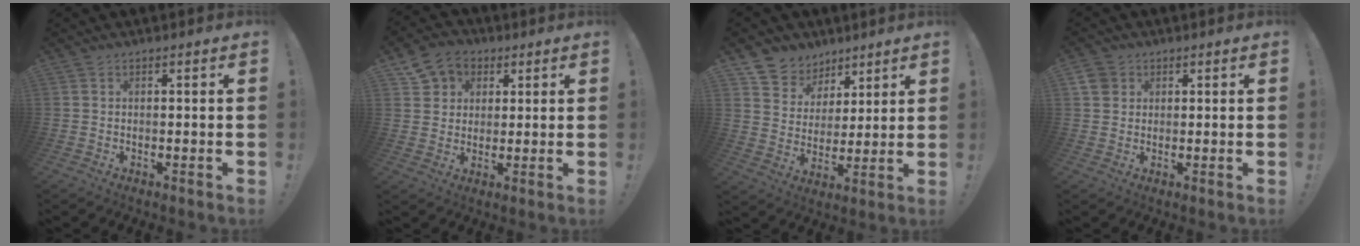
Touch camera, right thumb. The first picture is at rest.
{"total": 8.0, "force": [3.2, 7.0, 2.0], "torque": [-0.032, -0.012, 0.067]}
{"total": 9.0, "force": [5.6, 6.9, 1.0], "torque": [-0.021, -0.045, 0.115]}
{"total": 4.1, "force": [1.9, 3.5, 1.2], "torque": [-0.019, -0.002, 0.036]}